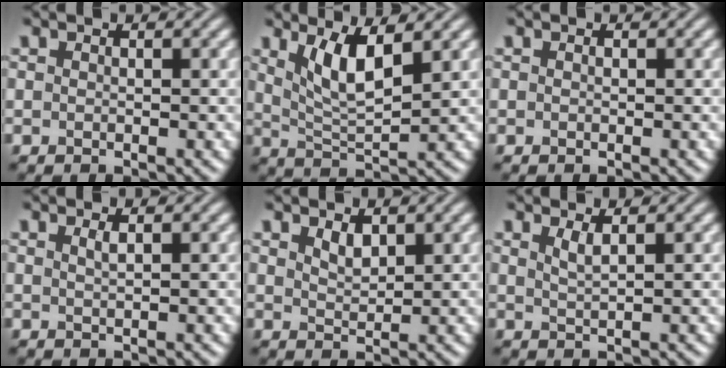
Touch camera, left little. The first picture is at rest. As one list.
[{"total": 4.5, "force": [2.1, 1.3, 3.8], "torque": [-0.078, -0.009, 0.044]}, {"total": 0.0}, {"total": 1.0, "force": [0.5, 0.3, 0.8], "torque": [-0.011, 0.002, 0.008]}, {"total": 1.6, "force": [1.1, 0.7, 1.0], "torque": [-0.020, -0.002, 0.024]}, {"total": 1.5, "force": [0.8, 0.4, 1.2], "torque": [-0.020, 0.000, 0.014]}]